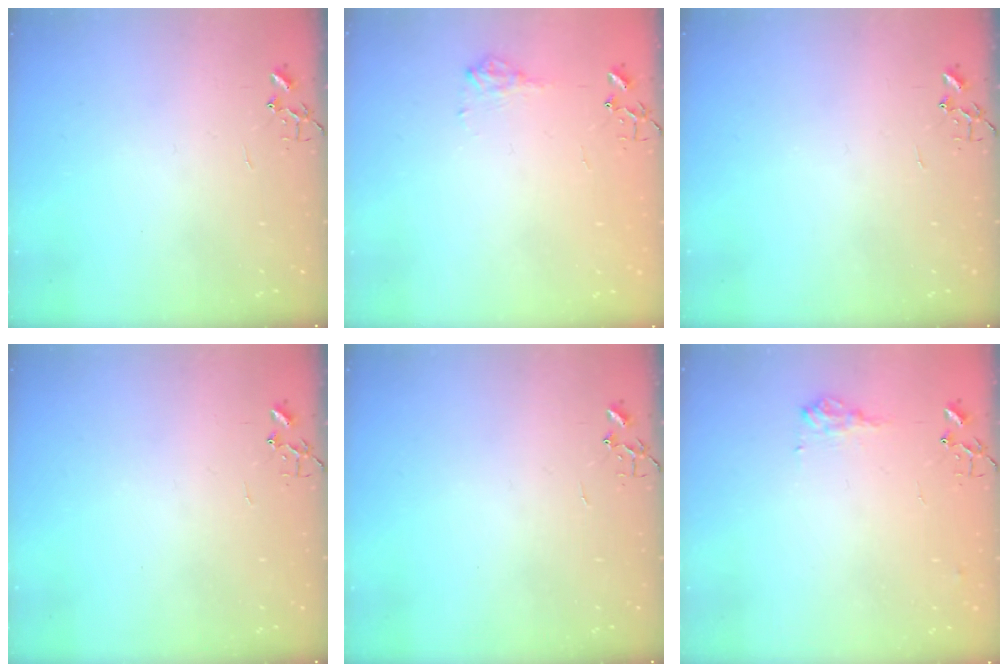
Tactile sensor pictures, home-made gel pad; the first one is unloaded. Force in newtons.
{"total": 8.2, "press": 8.2, "slide": 0.2}
{"total": 0.0}
{"total": 0.0}
{"total": 0.0}
{"total": 9.8, "press": 9.7, "slide": 0.9}